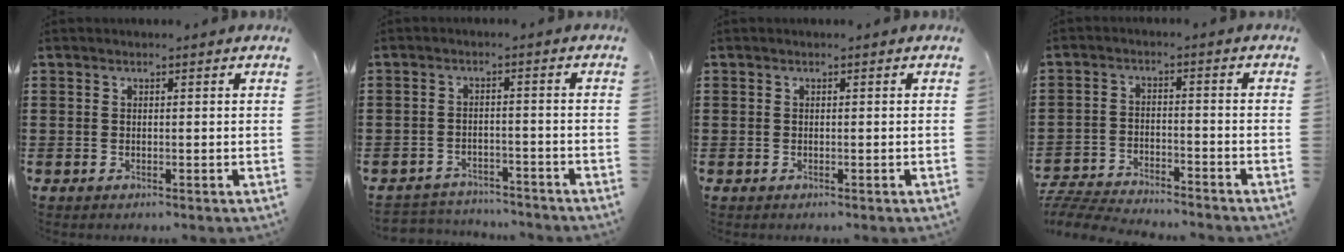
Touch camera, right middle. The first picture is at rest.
{"total": 3.1, "force": [-3.1, 0.5, -0.1], "torque": [-0.007, -0.002, -0.066]}
{"total": 0.0}
{"total": 5.6, "force": [-5.6, 0.4, 0.8], "torque": [-0.030, 0.001, -0.115]}